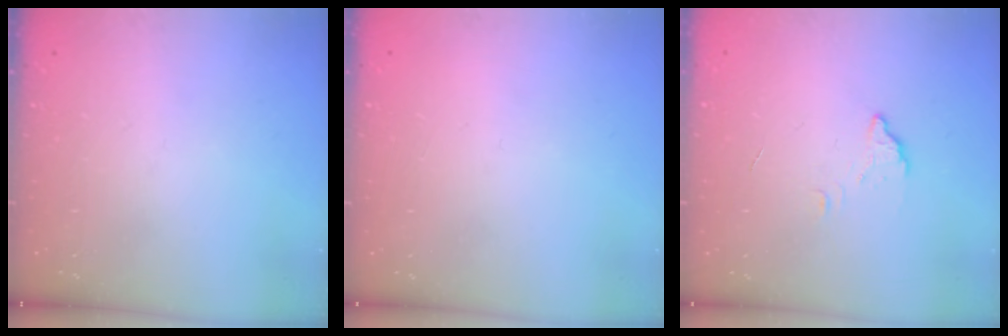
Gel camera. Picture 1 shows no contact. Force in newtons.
{"total": 2.1, "press": 2.1, "slide": 0.1}
{"total": 2.8, "press": 2.8, "slide": 0.2}